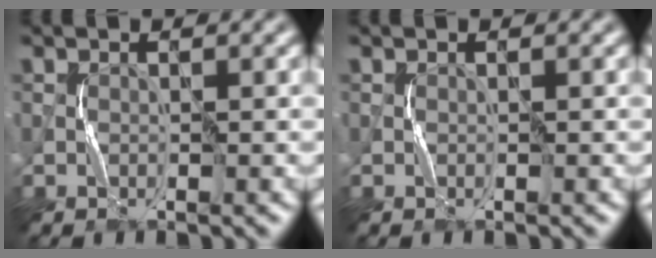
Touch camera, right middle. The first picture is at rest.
{"total": 0.0}